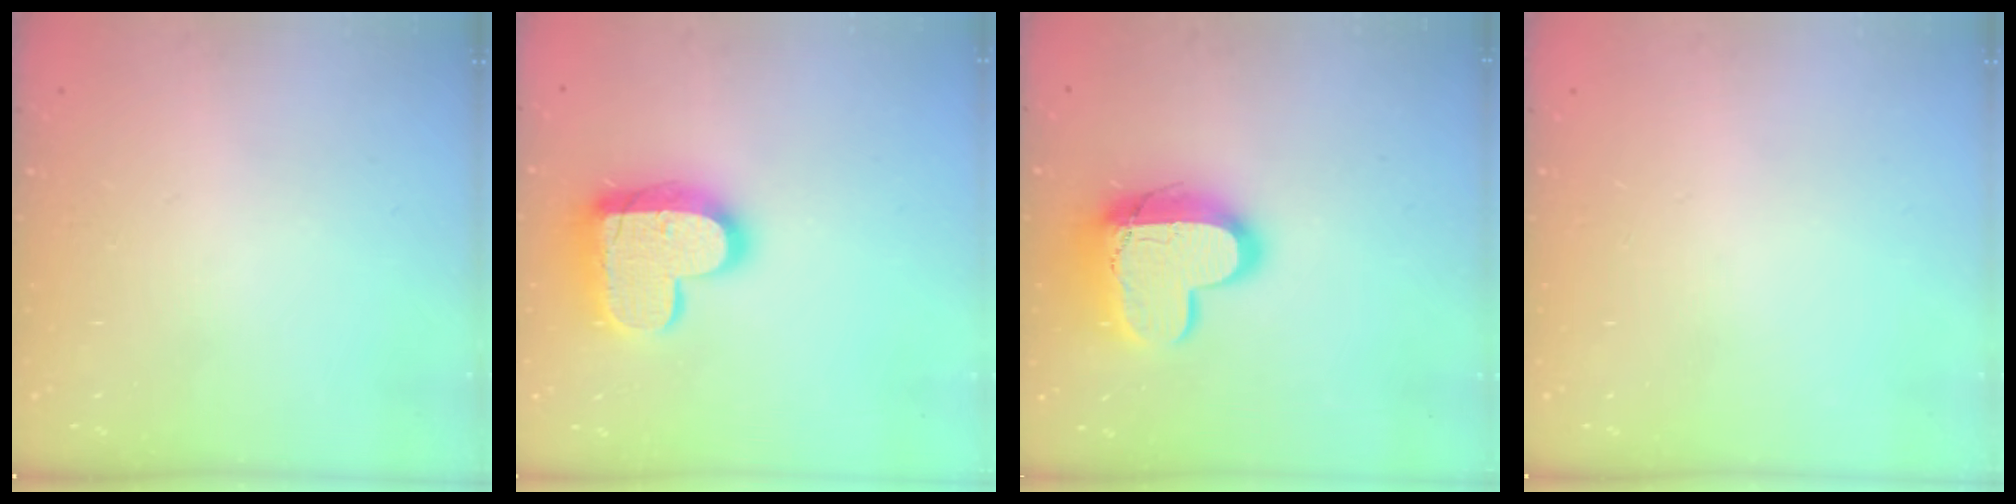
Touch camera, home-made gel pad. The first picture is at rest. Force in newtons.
{"total": 17.7, "press": 17.7, "slide": 1.2}
{"total": 16.2, "press": 16.1, "slide": 1.3}
{"total": 0.0}